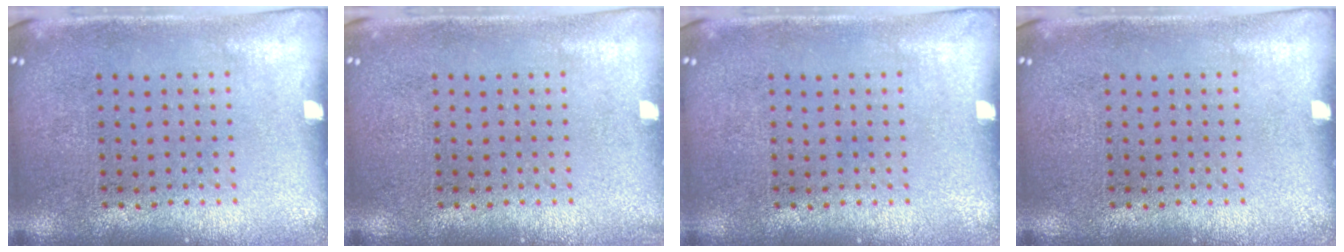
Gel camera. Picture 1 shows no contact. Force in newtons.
{"total": 0.5, "press": 0.5, "slide": 0.1}
{"total": 0.0}
{"total": 0.0}